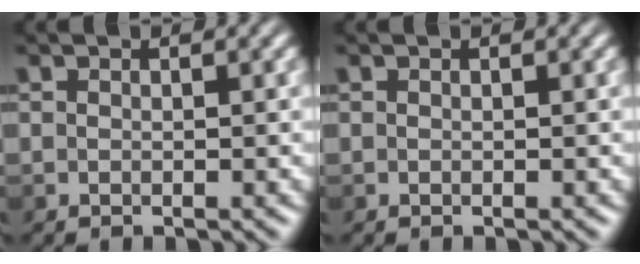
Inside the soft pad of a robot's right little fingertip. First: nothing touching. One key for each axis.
{"total": 0.0}